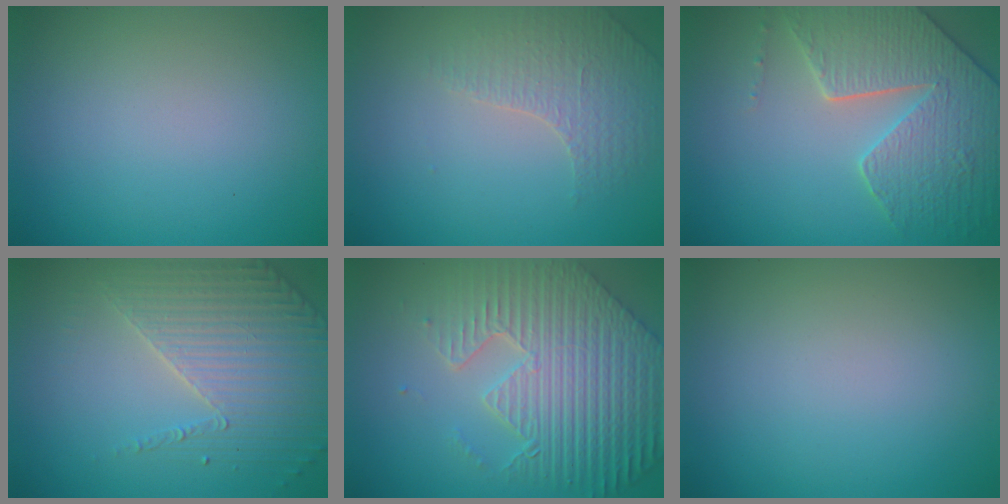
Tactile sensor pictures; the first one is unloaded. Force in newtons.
{"total": 1.8, "press": 1.6, "slide": 0.8}
{"total": 6.0, "press": 5.3, "slide": 2.9}
{"total": 4.0, "press": 3.6, "slide": 1.9}
{"total": 9.3, "press": 6.6, "slide": 6.5}
{"total": 0.0}